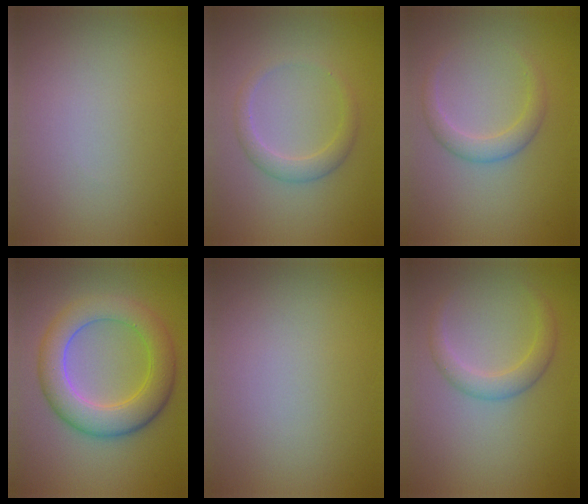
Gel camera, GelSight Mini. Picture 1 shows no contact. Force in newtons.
{"total": 2.1, "press": 2.1, "slide": 0.2}
{"total": 2.0, "press": 2.0, "slide": 0.1}
{"total": 6.5, "press": 6.4, "slide": 0.5}
{"total": 0.0}
{"total": 2.2, "press": 2.2, "slide": 0.1}